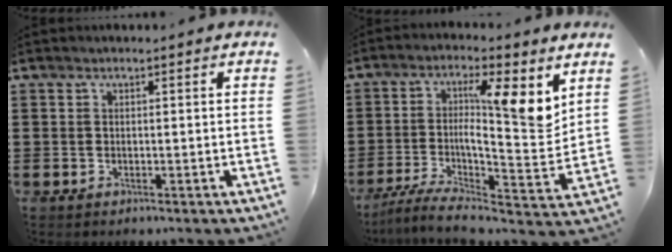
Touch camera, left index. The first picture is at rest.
{"total": 10.9, "force": [4.7, 2.4, 9.5], "torque": [-0.163, -0.035, 0.074]}